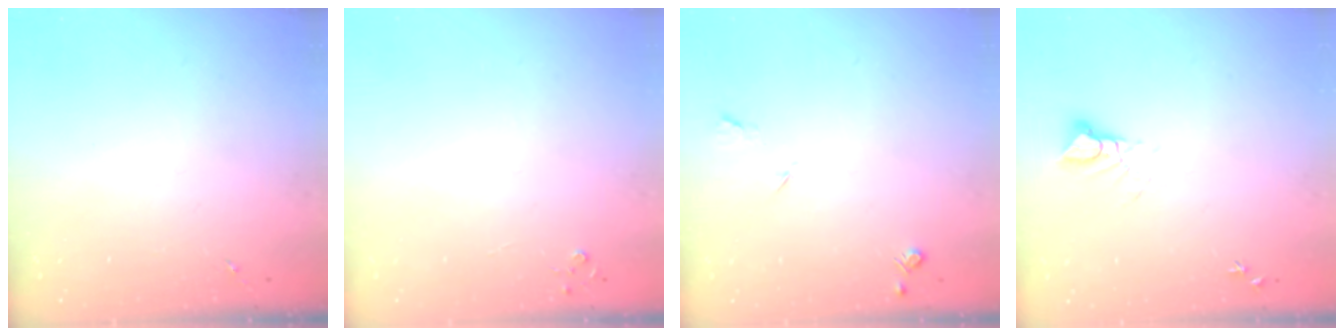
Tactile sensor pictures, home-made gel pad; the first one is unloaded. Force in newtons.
{"total": 2.8, "press": 2.8, "slide": 0.3}
{"total": 4.6, "press": 4.5, "slide": 0.7}
{"total": 4.0, "press": 3.9, "slide": 0.4}